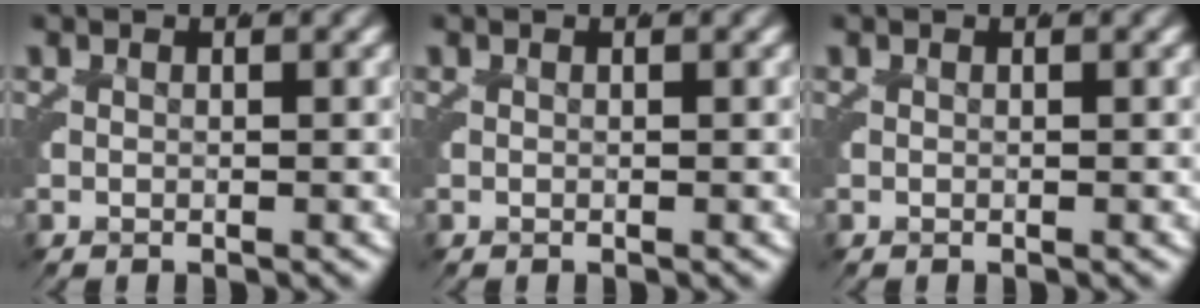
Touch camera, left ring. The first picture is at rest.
{"total": 0.0}
{"total": 0.0}